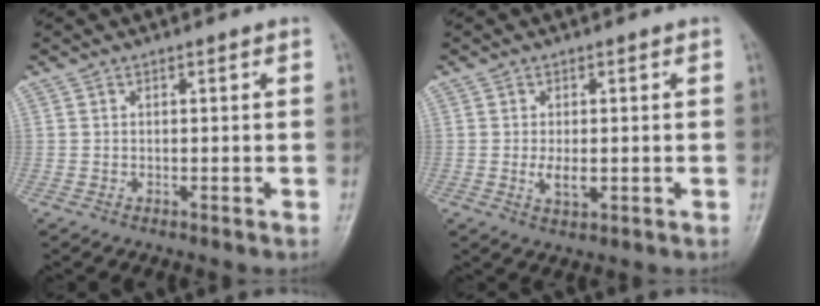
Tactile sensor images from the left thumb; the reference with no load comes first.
{"total": 3.3, "force": [-0.3, 1.8, 2.8], "torque": [-0.051, -0.007, -0.007]}